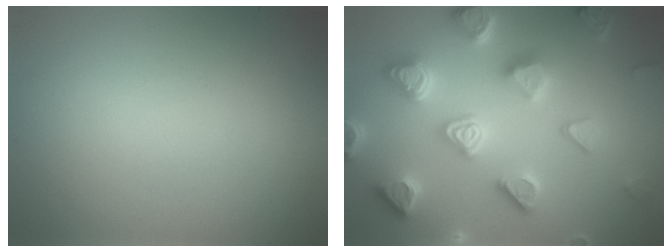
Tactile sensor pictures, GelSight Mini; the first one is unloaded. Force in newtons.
{"total": 7.1, "press": 7.0, "slide": 1.5}